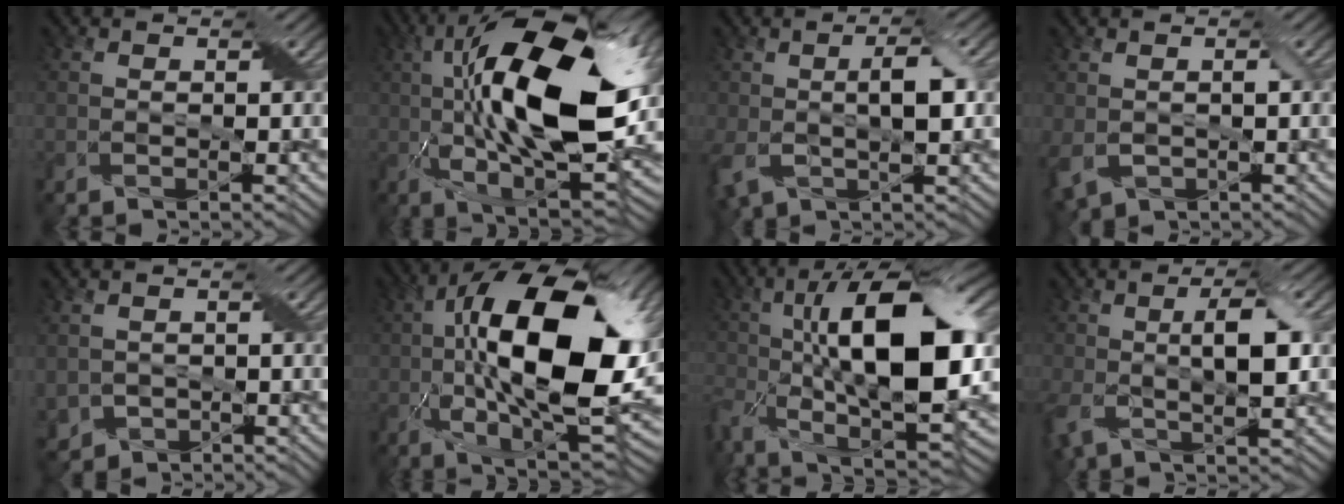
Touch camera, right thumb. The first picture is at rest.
{"total": 18.7, "force": [2.4, 7.4, 17.0], "torque": [-0.303, 0.022, 0.027]}
{"total": 6.9, "force": [-0.3, 3.4, 6.0], "torque": [-0.122, 0.003, -0.009]}
{"total": 4.4, "force": [-0.8, 2.9, 3.2], "torque": [-0.082, -0.013, -0.011]}
{"total": 3.6, "force": [-1.2, 3.0, 1.6], "torque": [-0.048, -0.015, -0.023]}
{"total": 18.3, "force": [0.6, 7.9, 16.5], "torque": [-0.269, 0.017, 0.000]}
{"total": 18.4, "force": [-1.3, 7.6, 16.7], "torque": [-0.301, 0.006, -0.030]}
{"total": 7.7, "force": [0.2, 3.4, 6.9], "torque": [-0.141, 0.000, 0.001]}